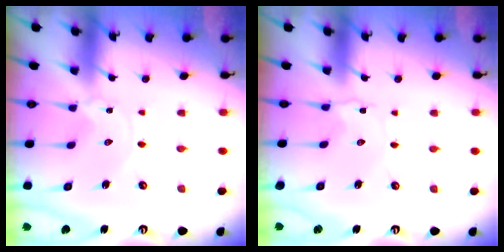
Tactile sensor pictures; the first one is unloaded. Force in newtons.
{"total": 1.6, "press": 1.5, "slide": 0.2}